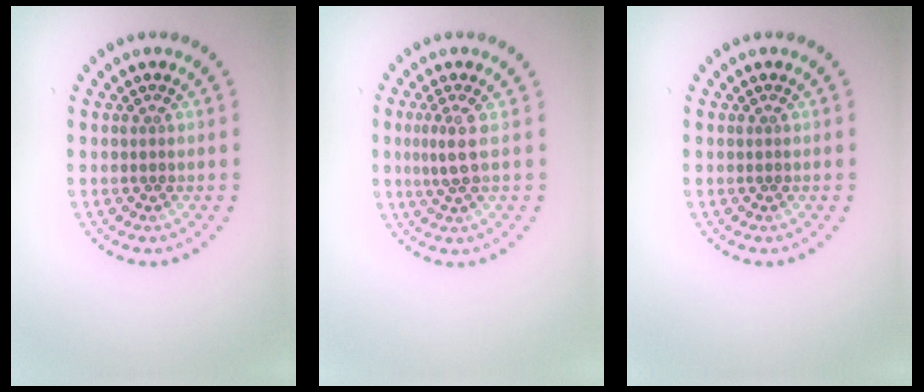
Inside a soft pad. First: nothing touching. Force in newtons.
{"total": 2.0, "press": 1.4, "slide": 1.4}
{"total": 0.0}